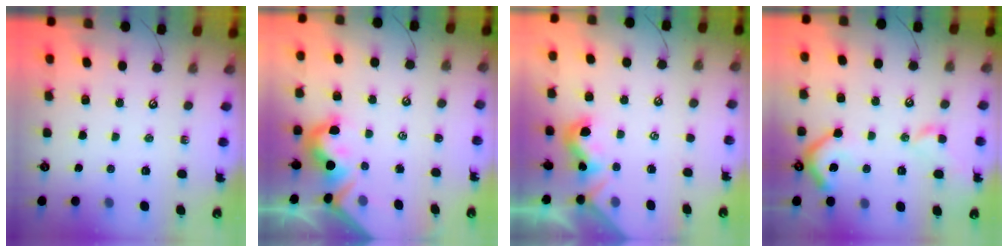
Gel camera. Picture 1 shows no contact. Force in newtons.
{"total": 6.4, "press": 6.2, "slide": 1.2}
{"total": 1.3, "press": 1.2, "slide": 0.3}
{"total": 8.8, "press": 8.7, "slide": 1.1}